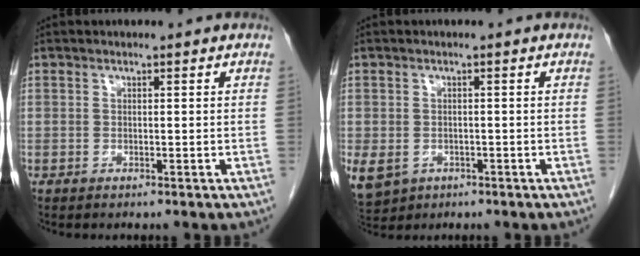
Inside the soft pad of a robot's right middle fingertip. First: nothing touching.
{"total": 11.2, "force": [-4.4, 9.3, 4.6], "torque": [-0.143, -0.007, -0.054]}